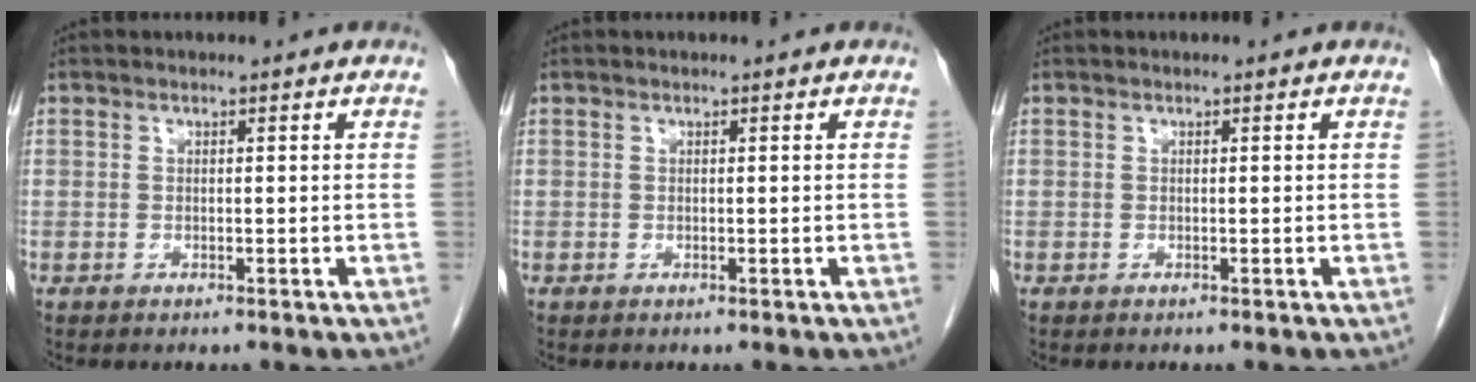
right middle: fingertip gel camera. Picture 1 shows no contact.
{"total": 0.0}
{"total": 0.0}